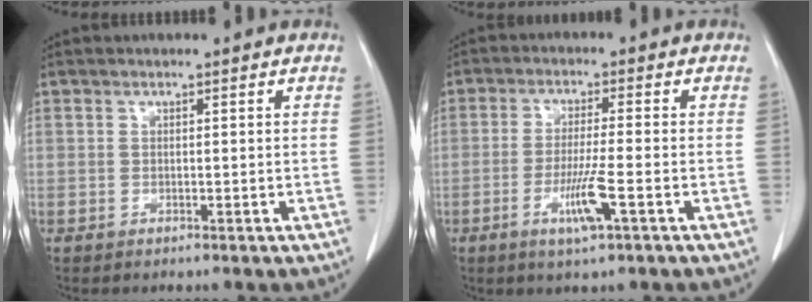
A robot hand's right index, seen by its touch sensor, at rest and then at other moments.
{"total": 6.1, "force": [-2.6, -0.2, 5.6], "torque": [-0.106, -0.013, -0.047]}